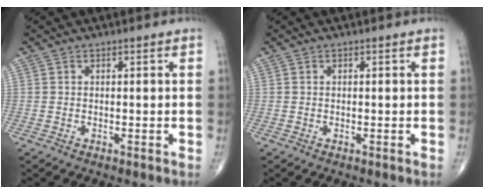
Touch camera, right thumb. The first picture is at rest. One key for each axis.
{"total": 0.0}